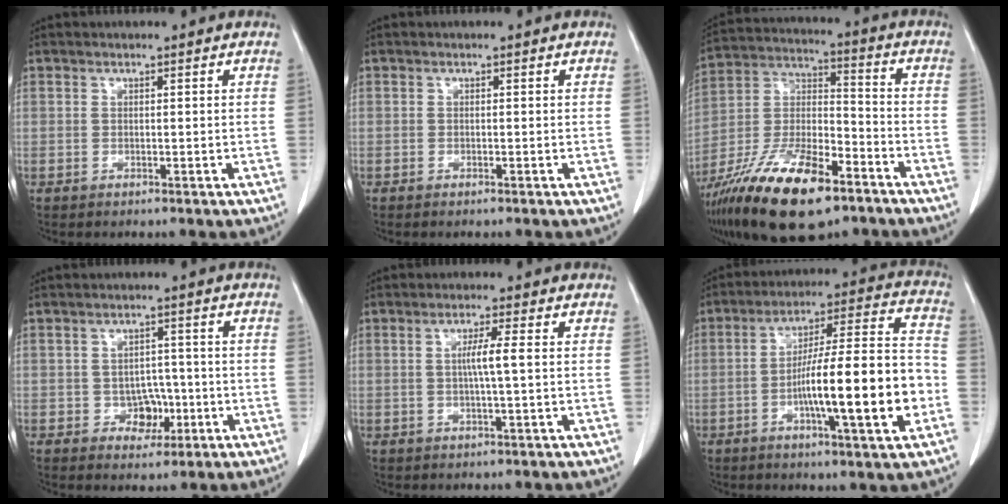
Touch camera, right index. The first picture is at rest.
{"total": 0.6, "force": [-0.5, 0.0, 0.3], "torque": [-0.010, -0.002, -0.008]}
{"total": 20.9, "force": [-13.4, 6.4, 14.6], "torque": [-0.292, -0.013, -0.240]}
{"total": 4.1, "force": [-1.3, 3.2, 2.2], "torque": [-0.021, 0.008, -0.014]}
{"total": 3.4, "force": [0.1, -0.4, 3.4], "torque": [-0.063, -0.001, 0.002]}
{"total": 18.0, "force": [-4.6, 1.3, 17.4], "torque": [-0.279, 0.010, -0.071]}